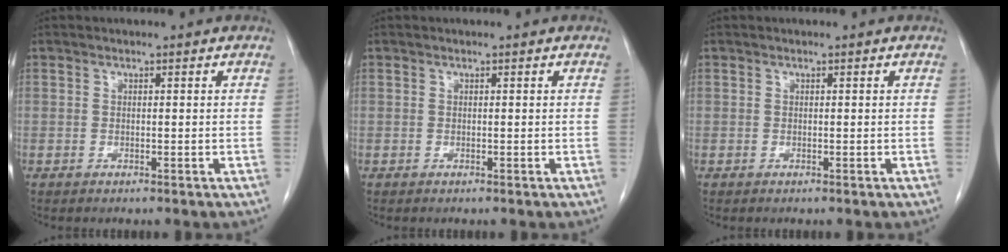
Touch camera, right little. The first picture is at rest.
{"total": 0.0}
{"total": 0.0}